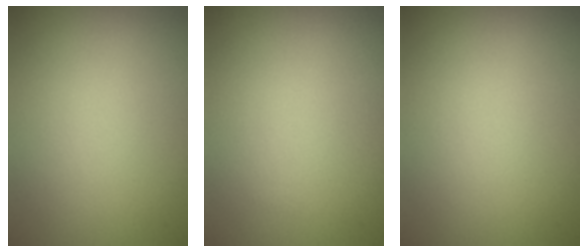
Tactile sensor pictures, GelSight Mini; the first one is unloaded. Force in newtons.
{"total": 0.0}
{"total": 0.0}